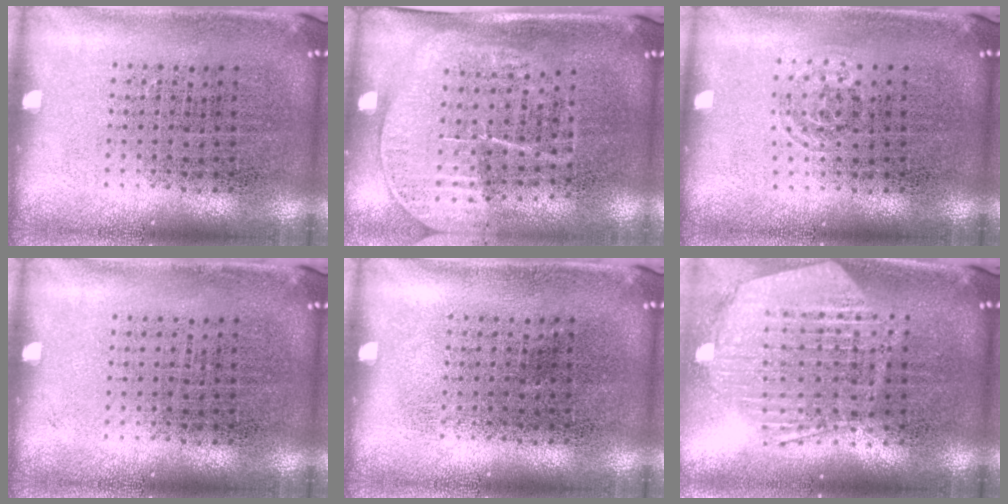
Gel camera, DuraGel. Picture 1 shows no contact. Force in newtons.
{"total": 1.7, "press": 1.4, "slide": 0.9}
{"total": 0.8, "press": 0.5, "slide": 0.6}
{"total": 0.0}
{"total": 0.0}
{"total": 1.4, "press": 1.4, "slide": 0.4}